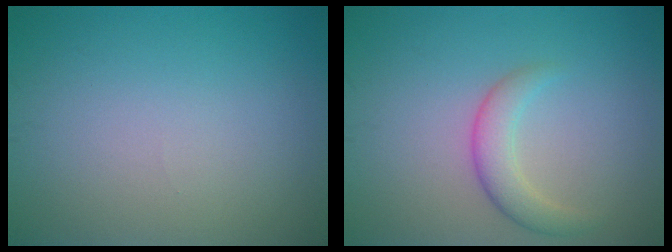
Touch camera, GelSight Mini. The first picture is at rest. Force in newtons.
{"total": 2.6, "press": 2.6, "slide": 0.1}